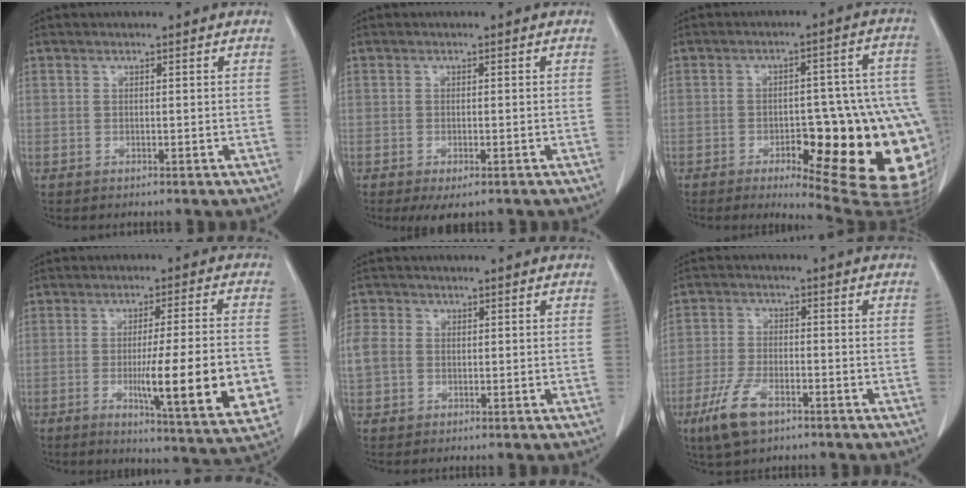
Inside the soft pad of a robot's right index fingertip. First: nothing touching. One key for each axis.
{"total": 3.2, "fx": -1.9, "fy": 1.2, "fz": 2.2, "tx": -0.034, "ty": -0.006, "tz": -0.023}
{"total": 23.7, "fx": -7.2, "fy": 6.2, "fz": 21.7, "tx": -0.165, "ty": 0.020, "tz": -0.074}
{"total": 16.4, "fx": -3.4, "fy": 0.8, "fz": 16.0, "tx": -0.199, "ty": -0.022, "tz": -0.044}
{"total": 4.3, "fx": 0.2, "fy": 3.7, "fz": 2.2, "tx": -0.063, "ty": 0.017, "tz": 0.004}
{"total": 7.5, "fx": -4.3, "fy": 3.3, "fz": 5.2, "tx": -0.116, "ty": -0.010, "tz": -0.079}